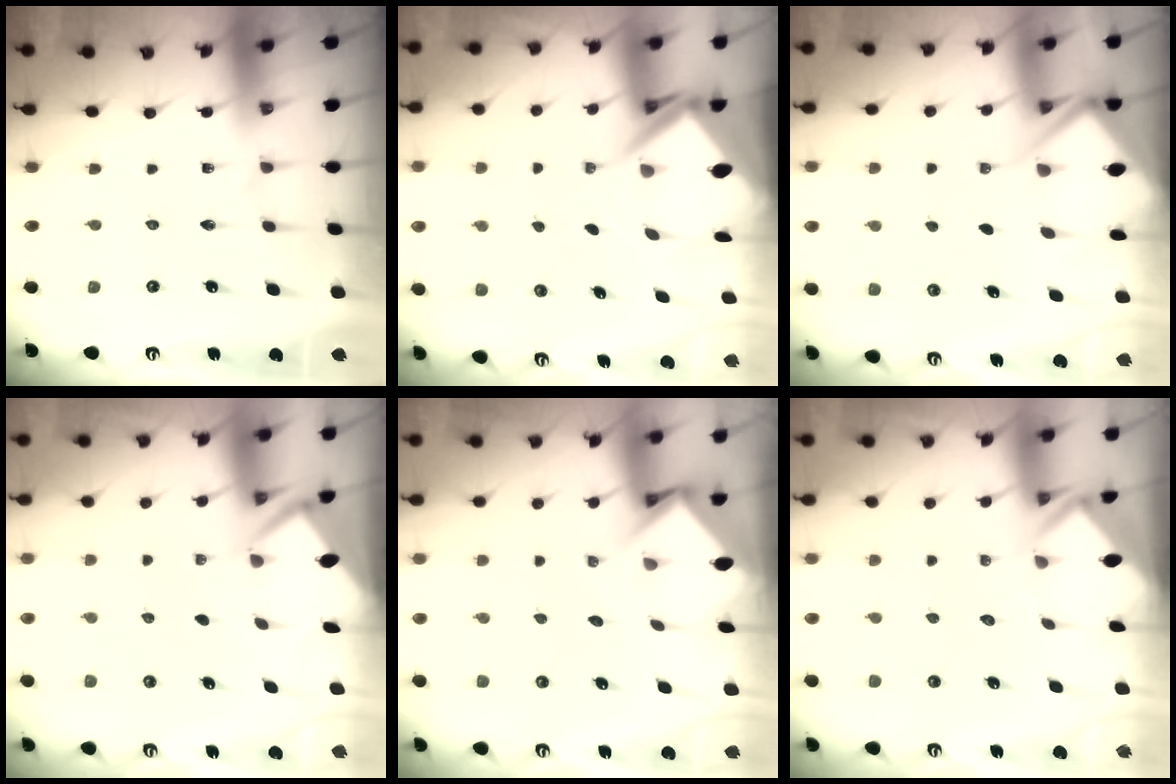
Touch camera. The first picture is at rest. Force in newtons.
{"total": 6.2, "press": 6.2, "slide": 0.5}
{"total": 4.6, "press": 4.6, "slide": 0.5}
{"total": 2.5, "press": 2.5, "slide": 0.3}
{"total": 3.5, "press": 3.5, "slide": 0.3}
{"total": 2.6, "press": 2.6, "slide": 0.1}